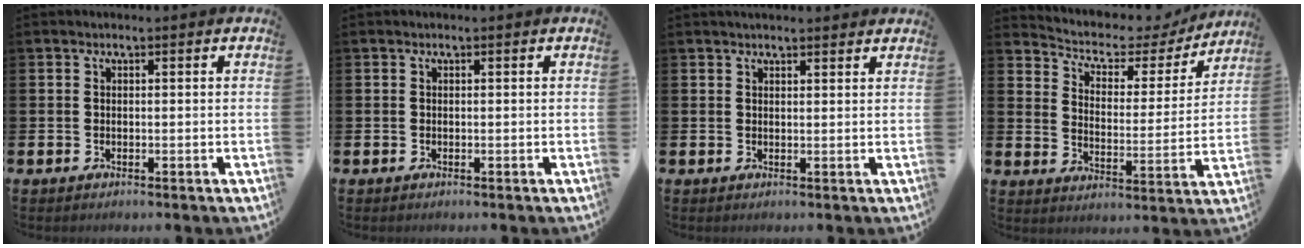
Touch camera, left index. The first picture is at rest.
{"total": 0.0}
{"total": 1.8, "force": [1.8, 0.3, 0.3], "torque": [-0.007, -0.002, 0.032]}
{"total": 5.0, "force": [4.4, 2.2, 1.0], "torque": [-0.049, -0.035, 0.066]}